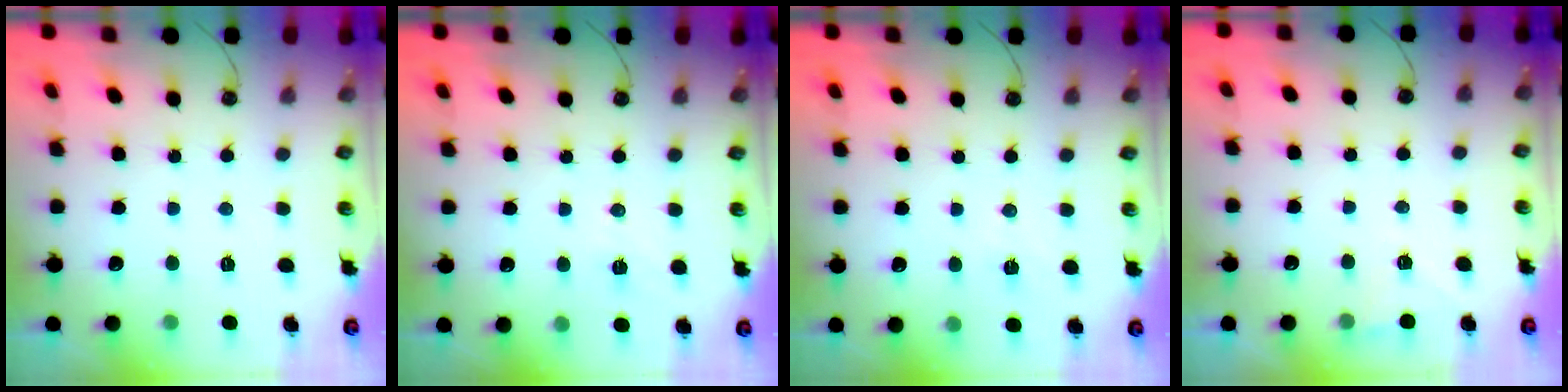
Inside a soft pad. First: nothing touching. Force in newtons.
{"total": 6.9, "press": 5.8, "slide": 3.7}
{"total": 7.3, "press": 5.8, "slide": 4.4}
{"total": 2.7, "press": 2.1, "slide": 1.6}